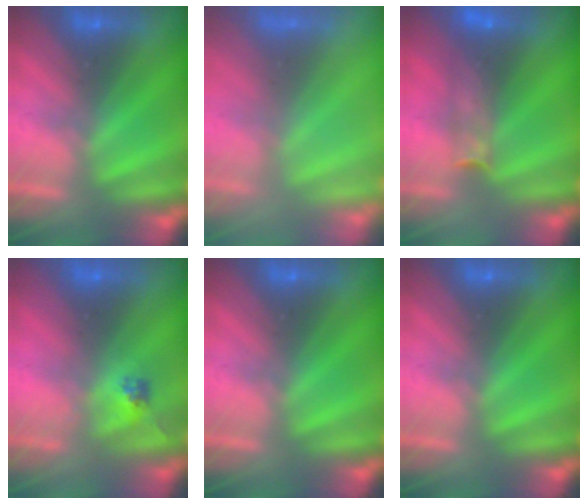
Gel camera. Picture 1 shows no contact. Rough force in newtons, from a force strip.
{"total": 8.3}
{"total": 5.7}
{"total": 2.4}
{"total": 0.0}
{"total": 0.0}